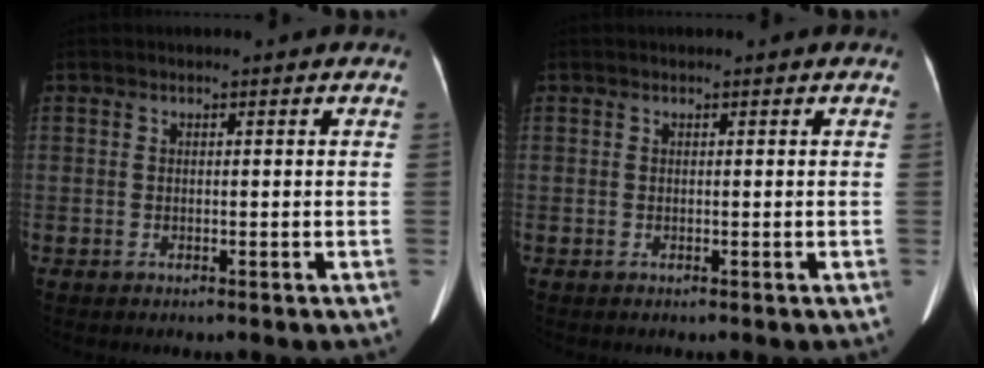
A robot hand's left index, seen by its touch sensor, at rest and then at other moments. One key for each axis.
{"total": 0.0}